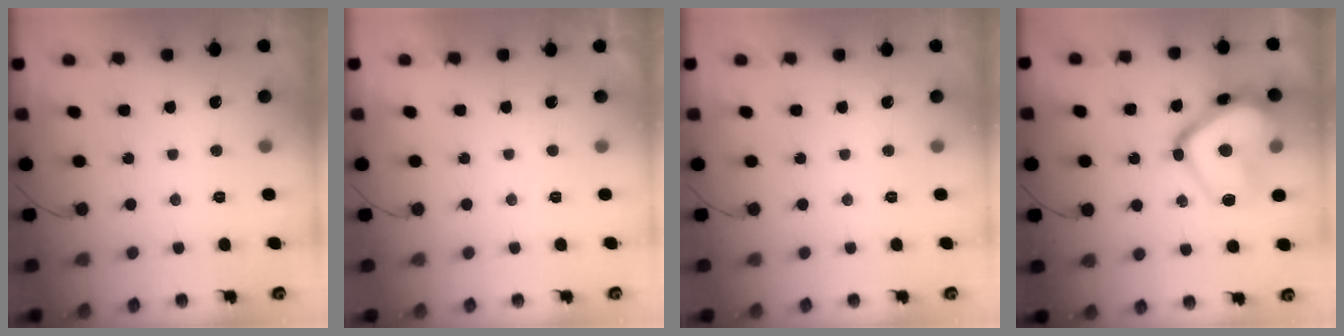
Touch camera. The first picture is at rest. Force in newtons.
{"total": 2.1, "press": 2.1, "slide": 0.4}
{"total": 0.0}
{"total": 22.1, "press": 22.0, "slide": 1.7}